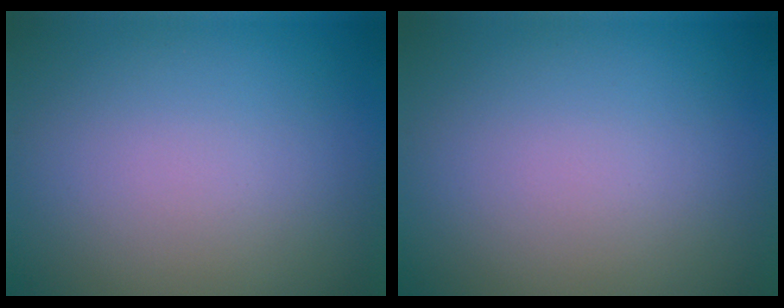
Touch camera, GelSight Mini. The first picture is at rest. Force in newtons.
{"total": 0.0}